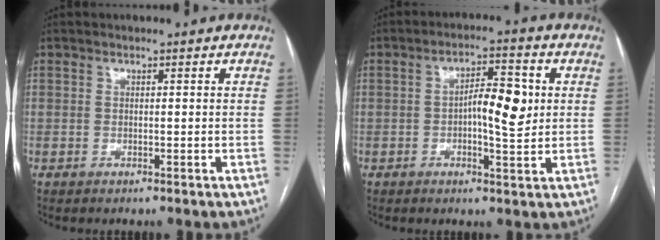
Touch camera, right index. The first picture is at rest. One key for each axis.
{"total": 7.1, "fx": 0.4, "fy": 2.0, "fz": 6.8, "tx": -0.110, "ty": 0.011, "tz": 0.005}